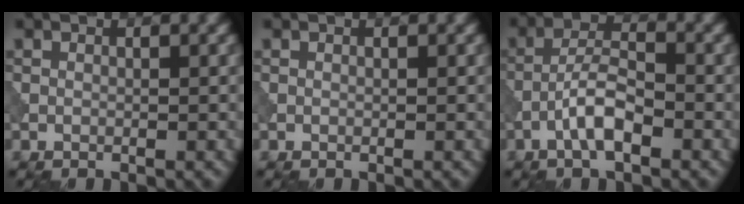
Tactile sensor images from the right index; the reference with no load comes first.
{"total": 0.0}
{"total": 4.1, "force": [-2.0, 1.2, 3.3], "torque": [-0.062, 0.013, -0.045]}